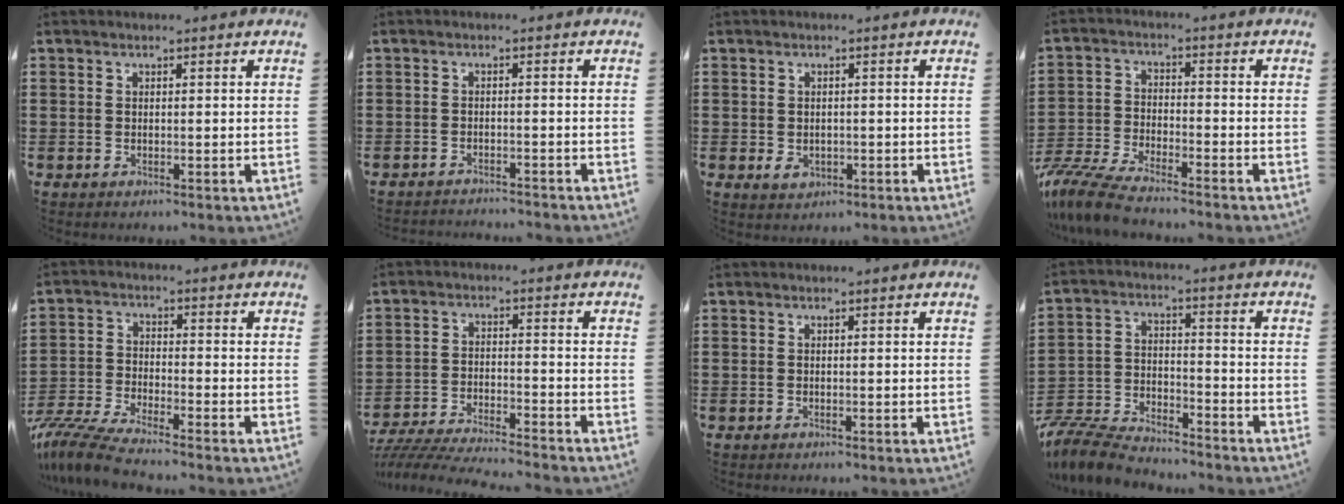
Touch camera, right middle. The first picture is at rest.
{"total": 1.7, "force": [-1.7, 0.0, 0.0], "torque": [-0.005, 0.002, -0.035]}
{"total": 1.8, "force": [-0.3, 1.2, 1.3], "torque": [-0.026, -0.004, -0.010]}
{"total": 7.3, "force": [-6.7, 0.8, 2.8], "torque": [-0.078, -0.004, -0.135]}
{"total": 6.5, "force": [-6.1, 0.3, 2.4], "torque": [-0.069, -0.011, -0.123]}
{"total": 5.3, "force": [-5.1, 0.1, 1.2], "torque": [-0.033, -0.006, -0.106]}
{"total": 0.0}
{"total": 8.2, "force": [-7.9, 1.4, 1.5], "torque": [-0.038, 0.012, -0.159]}